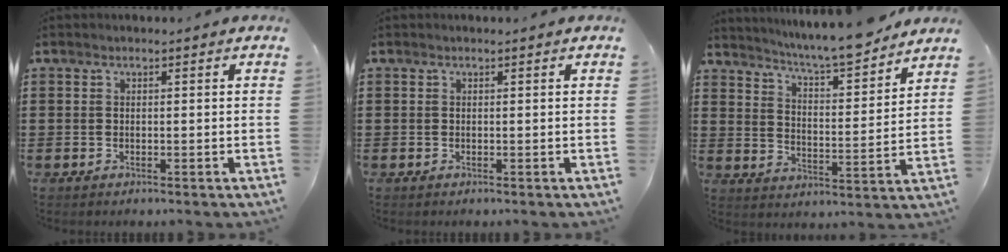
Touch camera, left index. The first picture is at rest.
{"total": 0.0}
{"total": 7.2, "force": [6.8, -0.4, 2.3], "torque": [-0.063, -0.050, 0.111]}